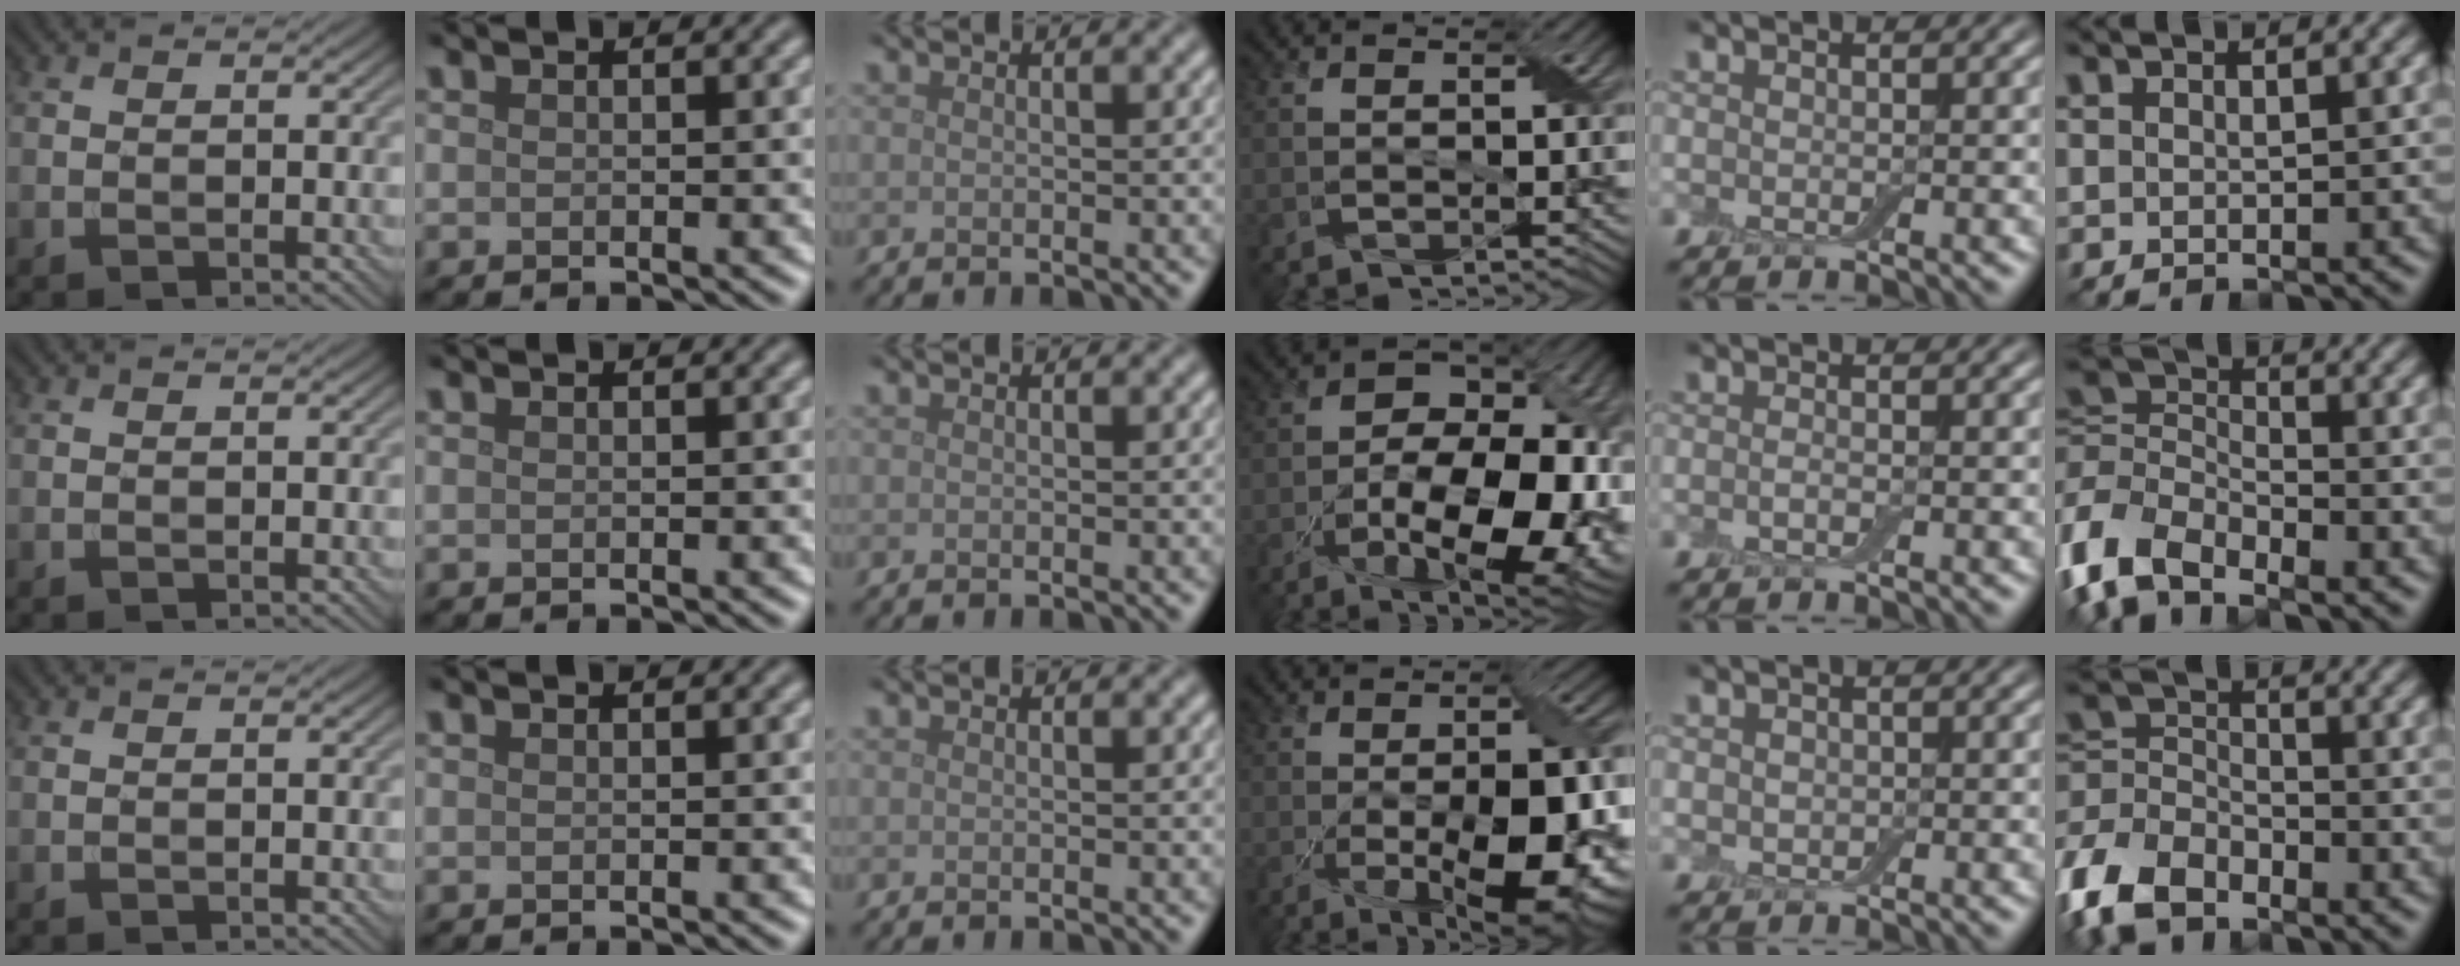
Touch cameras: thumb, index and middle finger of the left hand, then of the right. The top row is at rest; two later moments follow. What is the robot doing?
{"motion": "fold", "object": "cloth"}